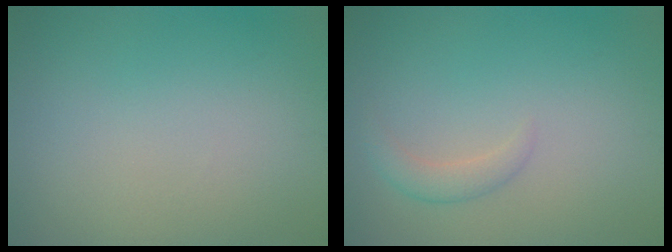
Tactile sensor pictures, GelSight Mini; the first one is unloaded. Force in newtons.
{"total": 1.5, "press": 1.5, "slide": 0.1}